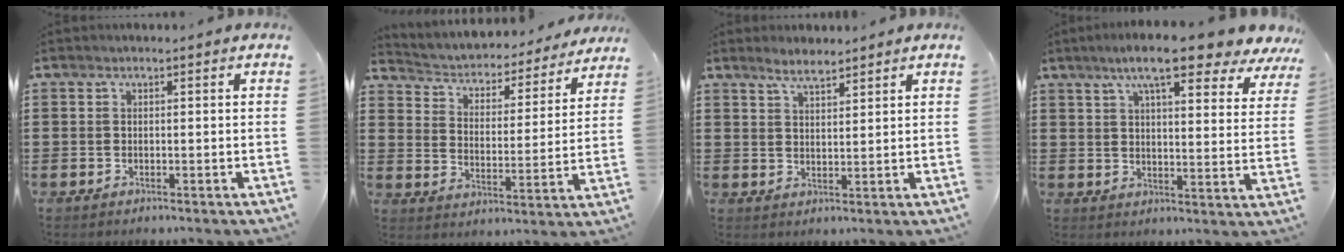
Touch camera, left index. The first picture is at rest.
{"total": 2.7, "force": [2.6, 0.9, 0.2], "torque": [-0.025, -0.027, 0.033]}
{"total": 3.4, "force": [2.9, 0.7, 1.5], "torque": [-0.036, -0.001, 0.054]}
{"total": 10.5, "force": [8.1, 1.2, 6.6], "torque": [-0.125, -0.024, 0.137]}